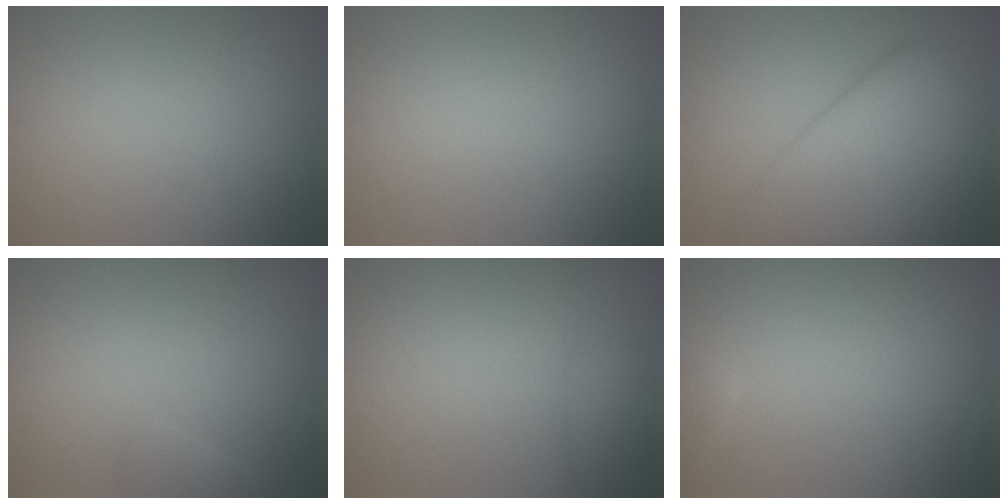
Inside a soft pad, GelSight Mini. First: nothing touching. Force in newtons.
{"total": 0.0}
{"total": 8.9, "press": 8.9, "slide": 0.5}
{"total": 0.9, "press": 0.9, "slide": 0.1}
{"total": 1.6, "press": 1.6, "slide": 0.1}
{"total": 0.9, "press": 0.9, "slide": 0.1}